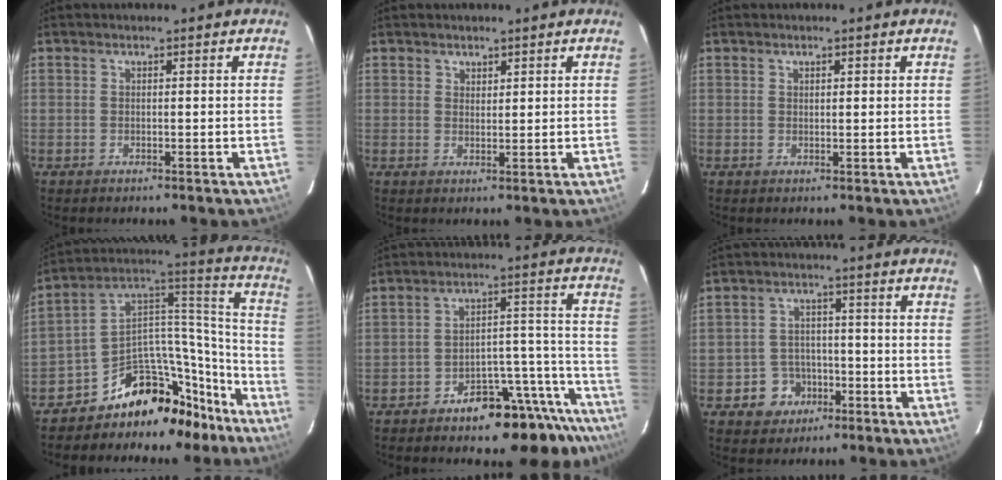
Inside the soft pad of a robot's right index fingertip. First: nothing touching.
{"total": 1.6, "force": [1.2, 1.1, 0.2], "torque": [0.000, 0.003, 0.020]}
{"total": 1.0, "force": [0.6, 0.5, 0.6], "torque": [-0.007, 0.003, 0.011]}
{"total": 17.8, "force": [-14.0, 9.5, 5.4], "torque": [-0.077, 0.098, -0.208]}
{"total": 14.9, "force": [-13.0, 5.1, 5.2], "torque": [-0.044, 0.048, -0.170]}
{"total": 6.5, "force": [-2.9, 5.7, 0.9], "torque": [-0.032, 0.024, -0.036]}